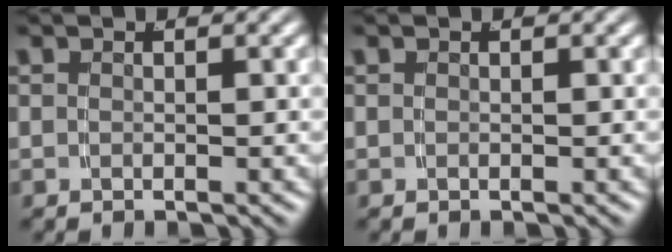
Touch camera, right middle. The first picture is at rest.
{"total": 0.0}